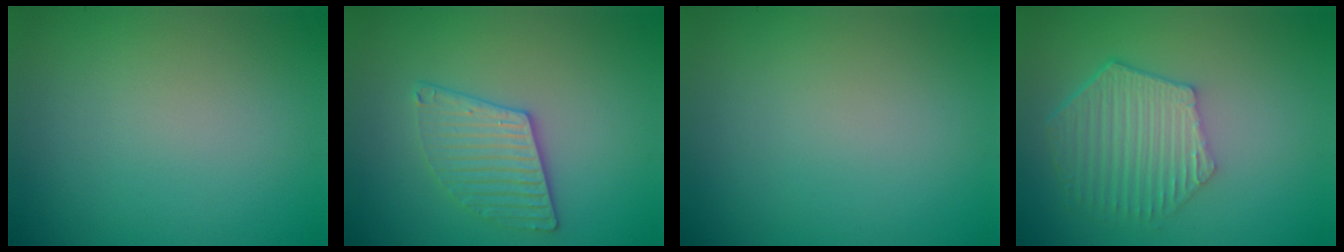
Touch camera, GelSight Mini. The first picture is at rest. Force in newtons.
{"total": 3.1, "press": 3.0, "slide": 0.8}
{"total": 0.0}
{"total": 5.9, "press": 4.4, "slide": 3.8}